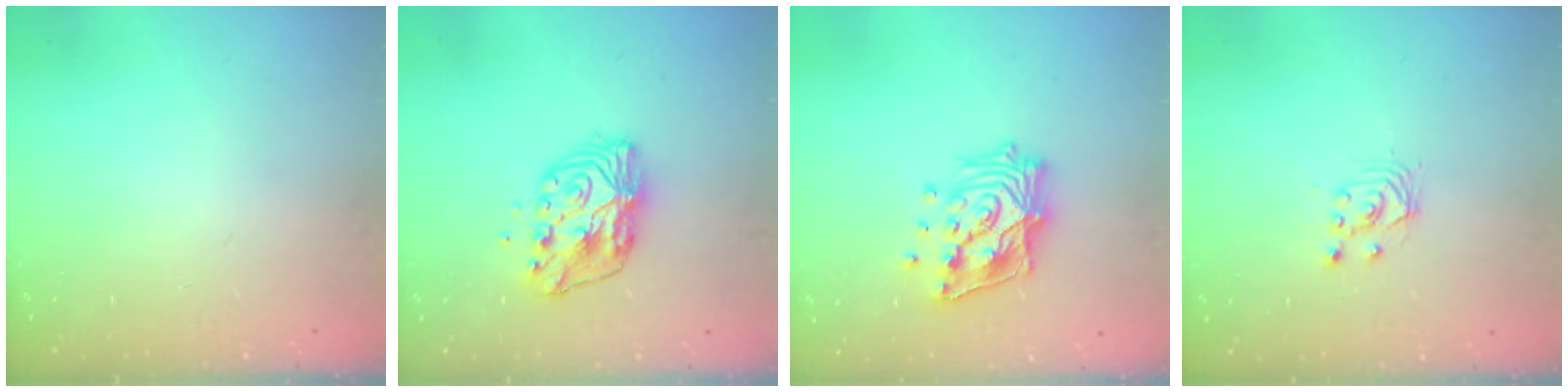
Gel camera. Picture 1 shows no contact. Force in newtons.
{"total": 9.8, "press": 9.8, "slide": 0.7}
{"total": 16.3, "press": 16.1, "slide": 2.3}
{"total": 2.5, "press": 2.5, "slide": 0.2}